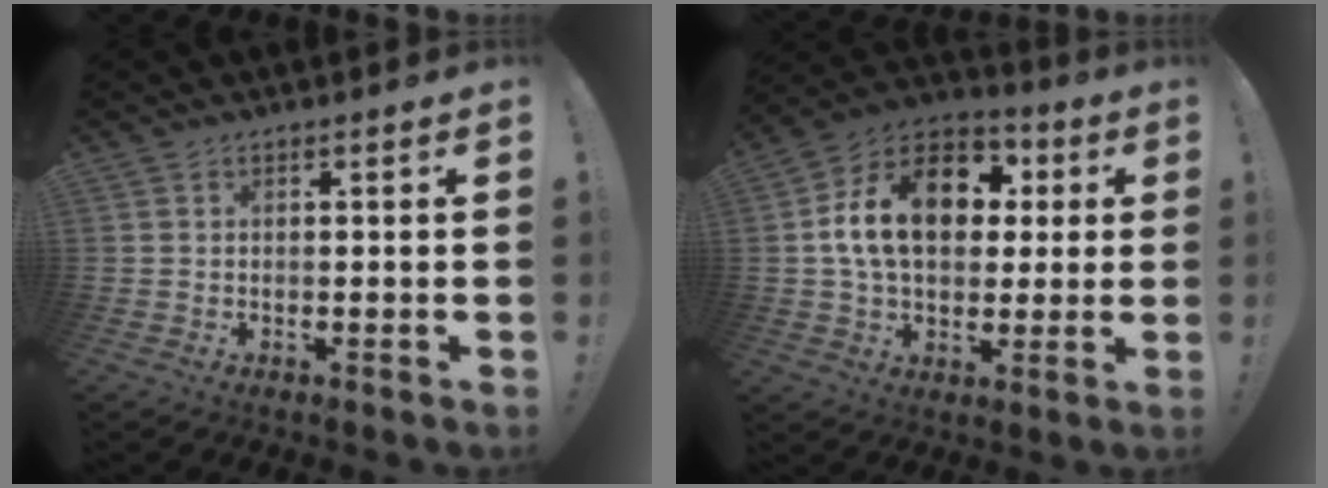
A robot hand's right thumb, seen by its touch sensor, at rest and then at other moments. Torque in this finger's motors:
{"motor_torque": [2.17, 2.59, 1.14, 0.01, 0.31]}